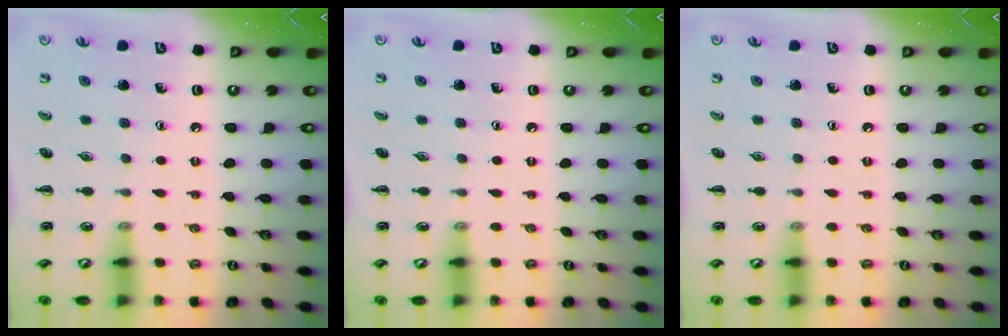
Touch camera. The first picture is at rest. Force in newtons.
{"total": 0.0}
{"total": 0.0}